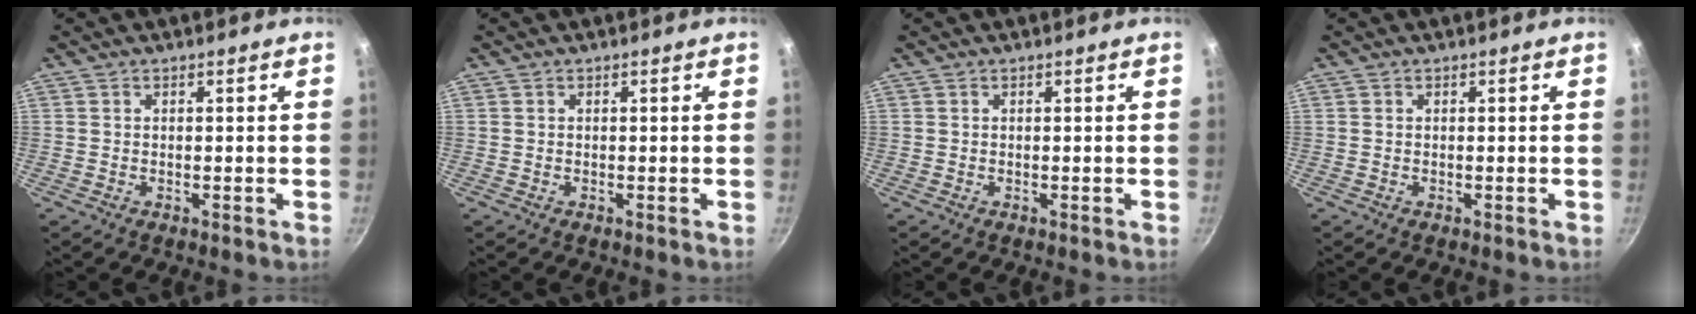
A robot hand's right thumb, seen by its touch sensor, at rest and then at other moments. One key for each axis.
{"total": 0.0}
{"total": 0.0}
{"total": 0.0}